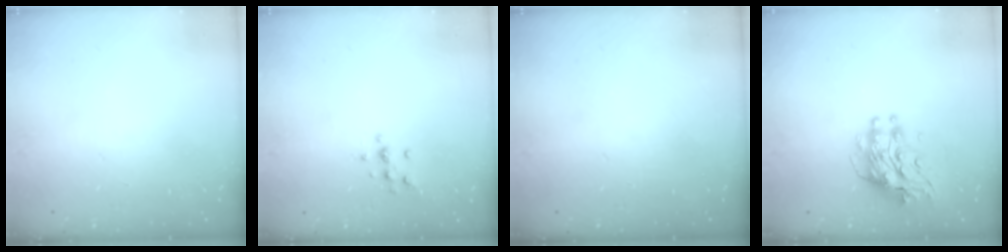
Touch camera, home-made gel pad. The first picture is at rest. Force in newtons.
{"total": 5.6, "press": 5.6, "slide": 0.6}
{"total": 0.0}
{"total": 9.4, "press": 9.3, "slide": 0.9}